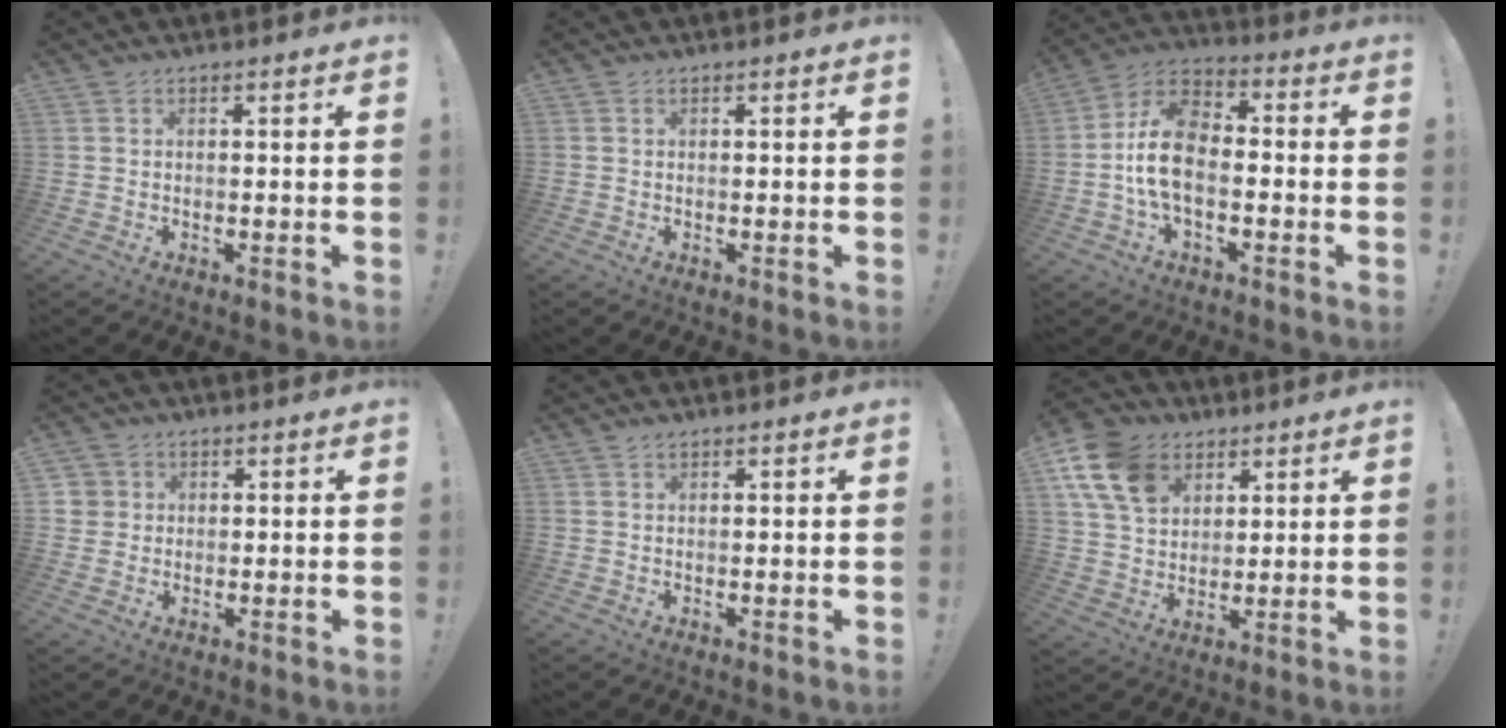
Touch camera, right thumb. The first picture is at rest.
{"total": 0.0}
{"total": 13.1, "force": [-2.8, 7.9, 10.1], "torque": [-0.190, 0.023, -0.048]}
{"total": 3.3, "force": [1.0, 3.2, 0.3], "torque": [0.003, -0.001, 0.016]}
{"total": 0.6, "force": [0.5, 0.2, 0.2], "torque": [-0.005, -0.001, 0.010]}
{"total": 15.3, "force": [7.1, 11.2, 7.6], "torque": [-0.132, -0.023, 0.144]}